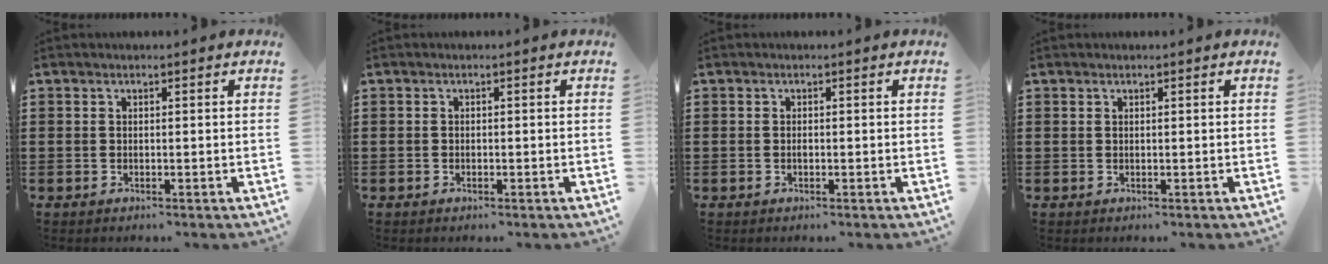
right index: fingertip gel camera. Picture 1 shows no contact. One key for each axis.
{"total": 0.5, "fx": -0.3, "fy": 0.4, "fz": 0.1, "tx": -0.002, "ty": 0.003, "tz": -0.007}
{"total": 0.5, "fx": -0.1, "fy": 0.3, "fz": 0.4, "tx": -0.011, "ty": -0.001, "tz": -0.002}
{"total": 0.0}